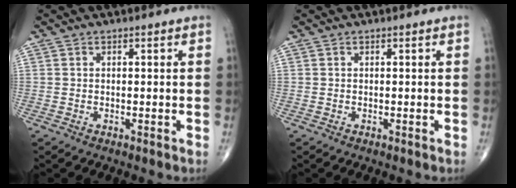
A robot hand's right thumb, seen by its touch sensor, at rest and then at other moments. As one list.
[{"total": 0.0}]